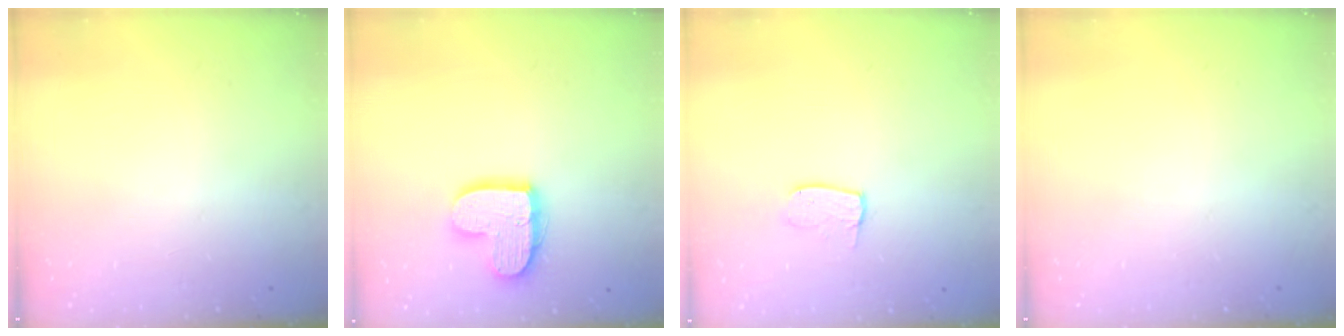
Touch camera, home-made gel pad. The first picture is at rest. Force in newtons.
{"total": 12.6, "press": 12.6, "slide": 0.9}
{"total": 4.2, "press": 4.2, "slide": 0.4}
{"total": 0.0}